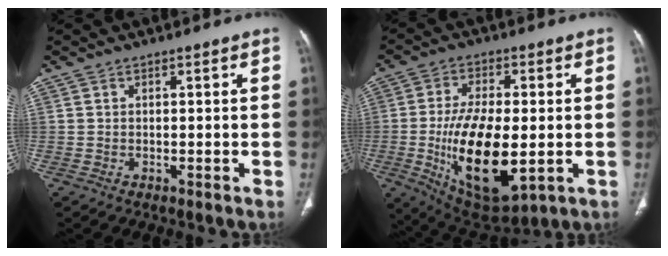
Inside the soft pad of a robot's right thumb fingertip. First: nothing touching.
{"total": 18.6, "force": [-3.0, 8.3, 16.3], "torque": [-0.282, -0.015, -0.032]}